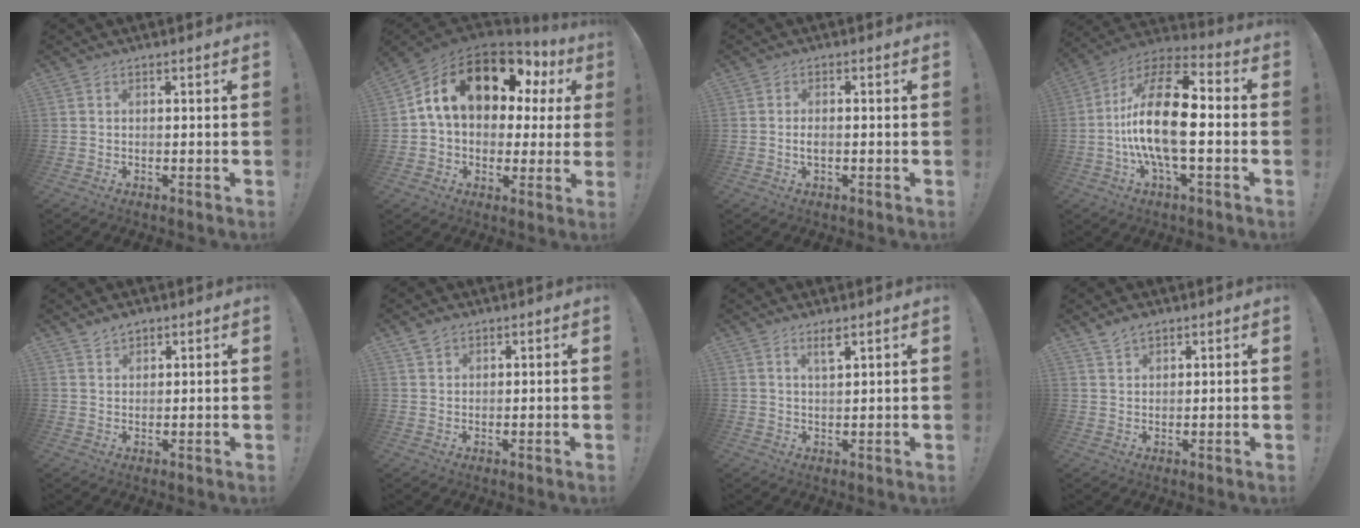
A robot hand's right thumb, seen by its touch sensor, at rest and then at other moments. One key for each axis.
{"total": 18.6, "fx": 7.9, "fy": 10.7, "fz": 13.0, "tx": -0.210, "ty": -0.030, "tz": 0.145}
{"total": 1.8, "fx": -0.4, "fy": 0.7, "fz": 1.6, "tx": -0.028, "ty": 0.005, "tz": -0.008}
{"total": 20.6, "fx": -2.1, "fy": 8.3, "fz": 18.7, "tx": -0.357, "ty": 0.014, "tz": -0.040}
{"total": 3.4, "fx": 2.8, "fy": 1.8, "fz": 0.6, "tx": -0.006, "ty": -0.016, "tz": 0.050}
{"total": 2.7, "fx": 2.0, "fy": 1.6, "fz": 0.7, "tx": -0.005, "ty": -0.010, "tz": 0.036}
{"total": 3.9, "fx": 2.6, "fy": 0.8, "fz": 2.7, "tx": -0.038, "ty": -0.013, "tz": 0.041}
{"total": 3.8, "fx": 2.9, "fy": 2.0, "fz": 1.2, "tx": -0.018, "ty": -0.016, "tz": 0.054}